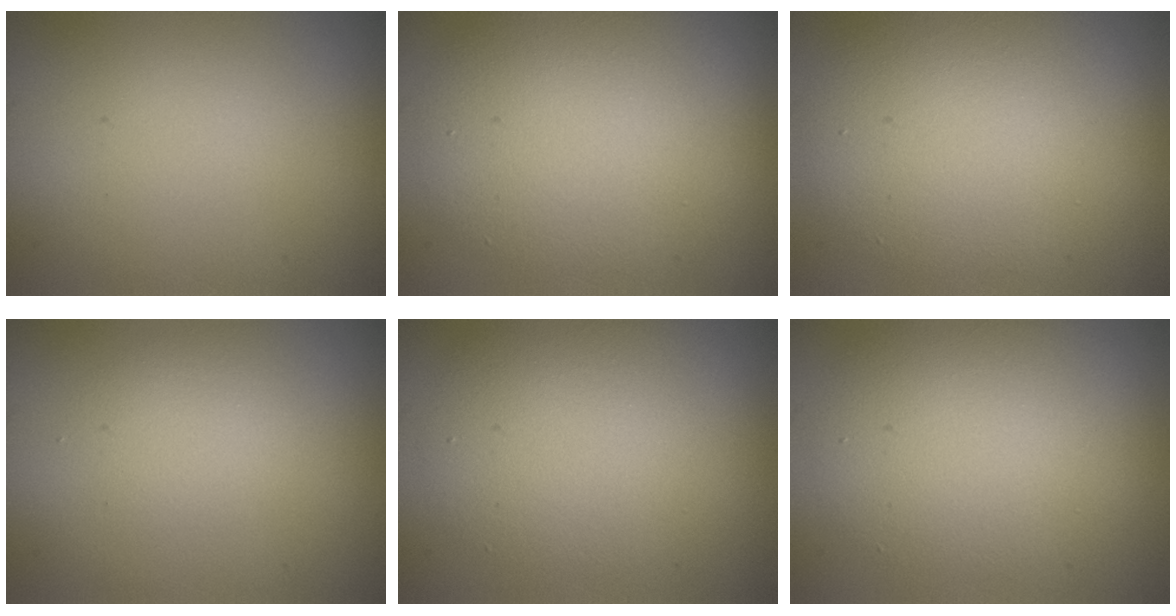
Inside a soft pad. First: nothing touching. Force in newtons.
{"total": 7.2, "press": 7.1, "slide": 0.5}
{"total": 7.8, "press": 7.8, "slide": 0.3}
{"total": 2.0, "press": 2.0, "slide": 0.0}
{"total": 5.7, "press": 5.7, "slide": 0.2}
{"total": 6.1, "press": 6.1, "slide": 0.3}